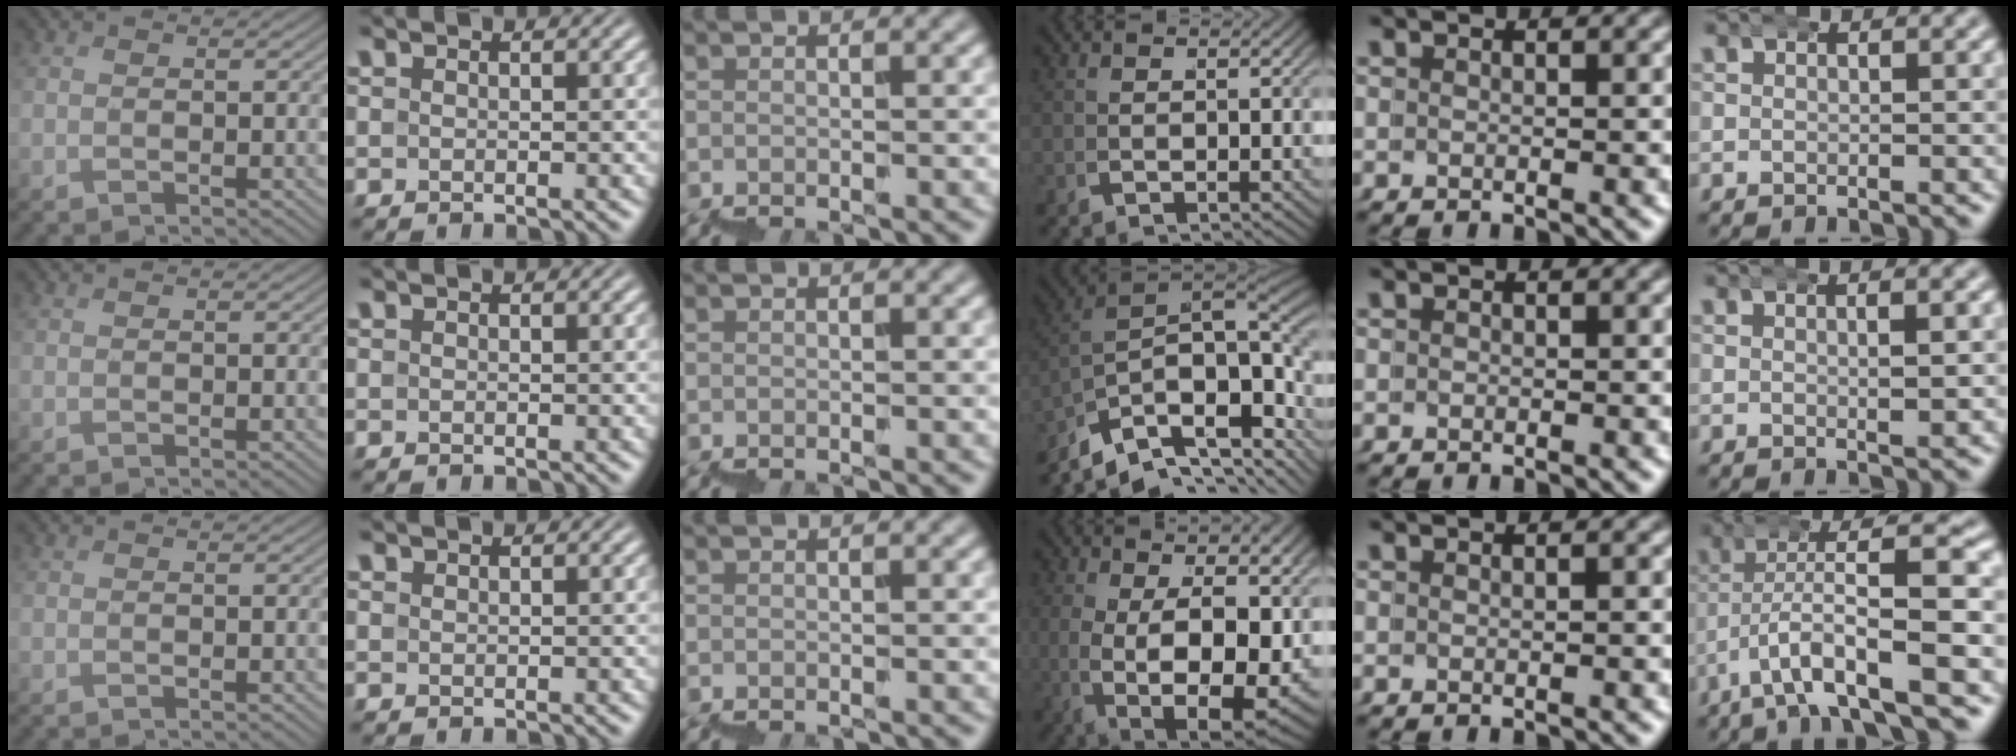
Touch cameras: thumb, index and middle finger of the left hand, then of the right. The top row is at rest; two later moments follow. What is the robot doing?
{"motion": "wrap", "object": "bubble wrap"}